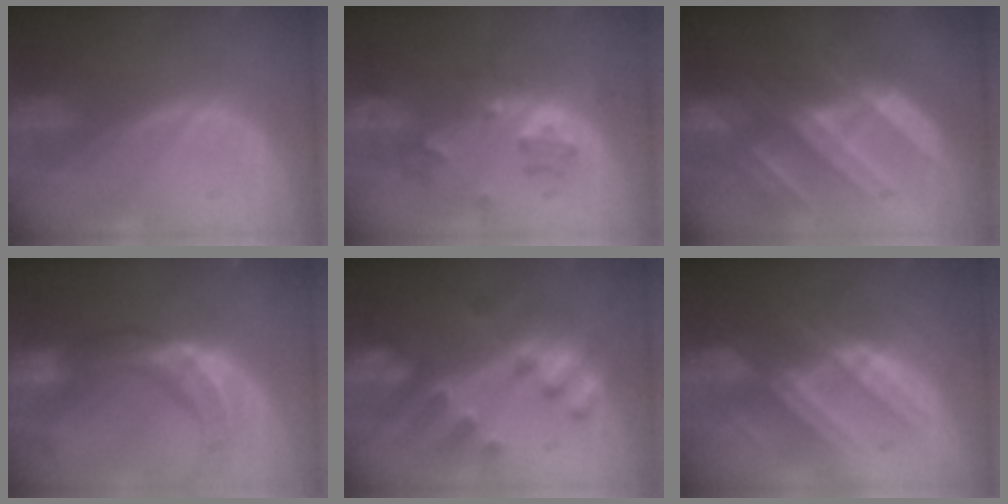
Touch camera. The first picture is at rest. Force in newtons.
{"total": 5.4, "press": 5.4, "slide": 0.5}
{"total": 8.7, "press": 7.9, "slide": 3.5}
{"total": 11.4, "press": 9.6, "slide": 6.0}
{"total": 7.5, "press": 7.5, "slide": 0.5}
{"total": 7.4, "press": 7.3, "slide": 0.9}